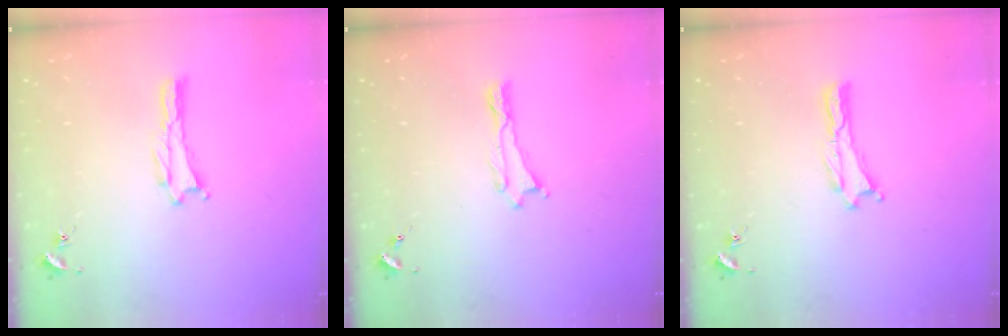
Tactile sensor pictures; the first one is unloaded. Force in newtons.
{"total": 0.0}
{"total": 0.0}